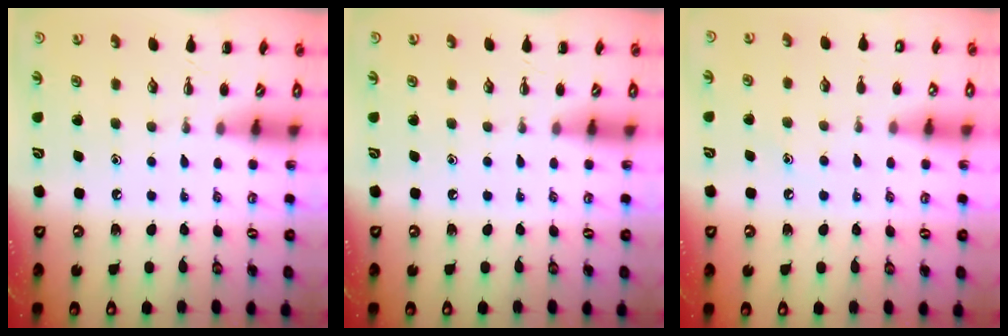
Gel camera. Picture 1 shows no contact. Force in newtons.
{"total": 0.0}
{"total": 6.6, "press": 6.4, "slide": 1.6}